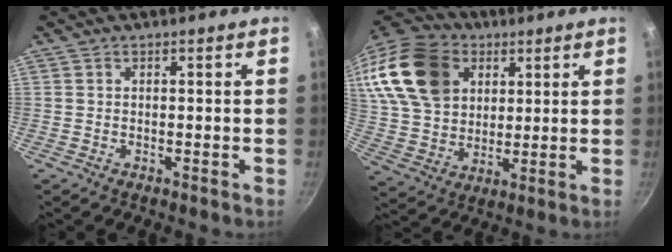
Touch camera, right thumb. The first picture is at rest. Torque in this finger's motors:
{"motor_torque": [-0.08, 2.02, 0.83, -0.56, 0.20]}